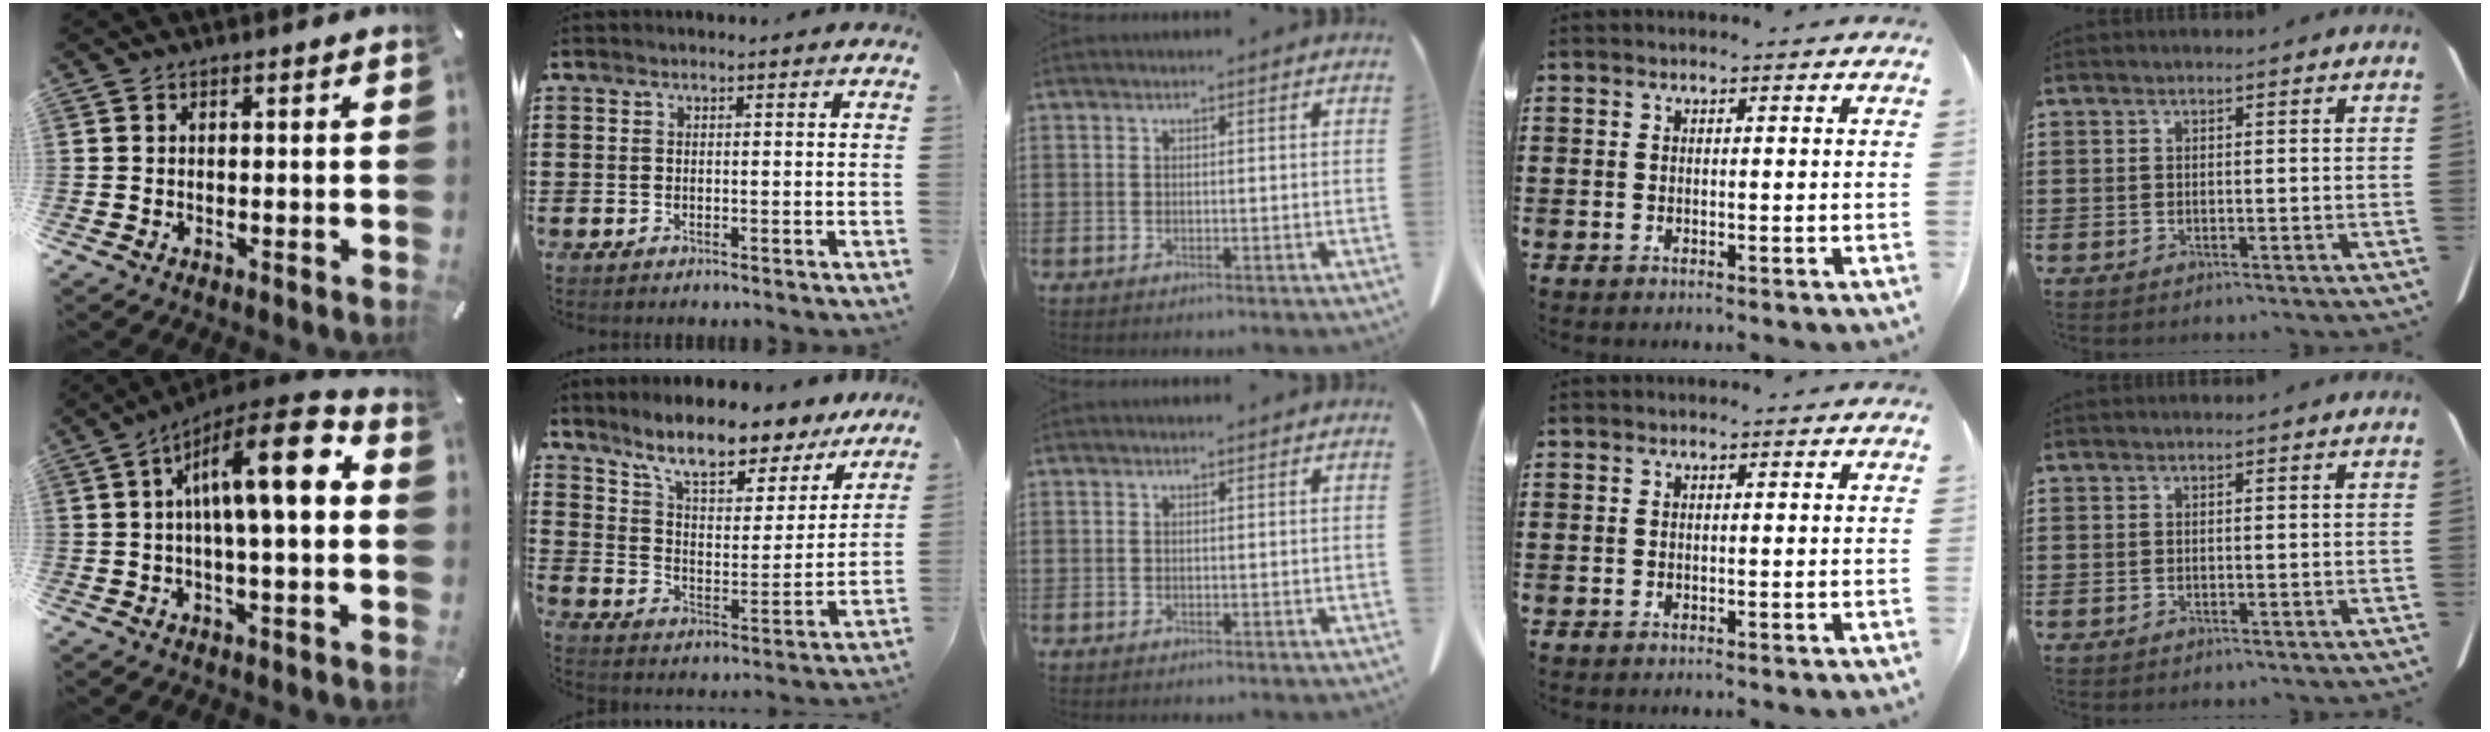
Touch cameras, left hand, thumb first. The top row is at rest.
{"thumb": {"total": 15.4, "force": [3.3, 3.9, 14.5], "torque": [-0.227, -0.017, 0.048]}, "index": {"total": 9.3, "force": [8.1, 1.9, 4.1], "torque": [-0.099, -0.053, 0.138]}}